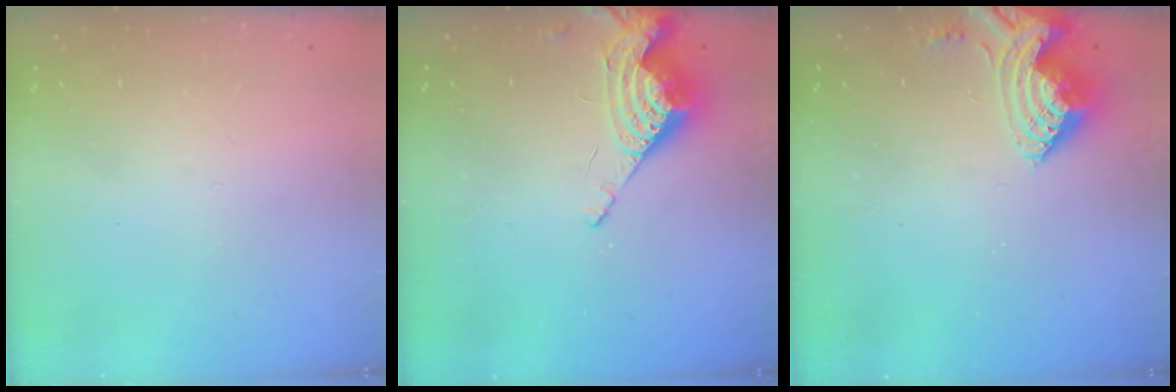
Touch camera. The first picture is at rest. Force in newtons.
{"total": 9.0, "press": 9.0, "slide": 0.4}
{"total": 9.3, "press": 9.3, "slide": 0.4}